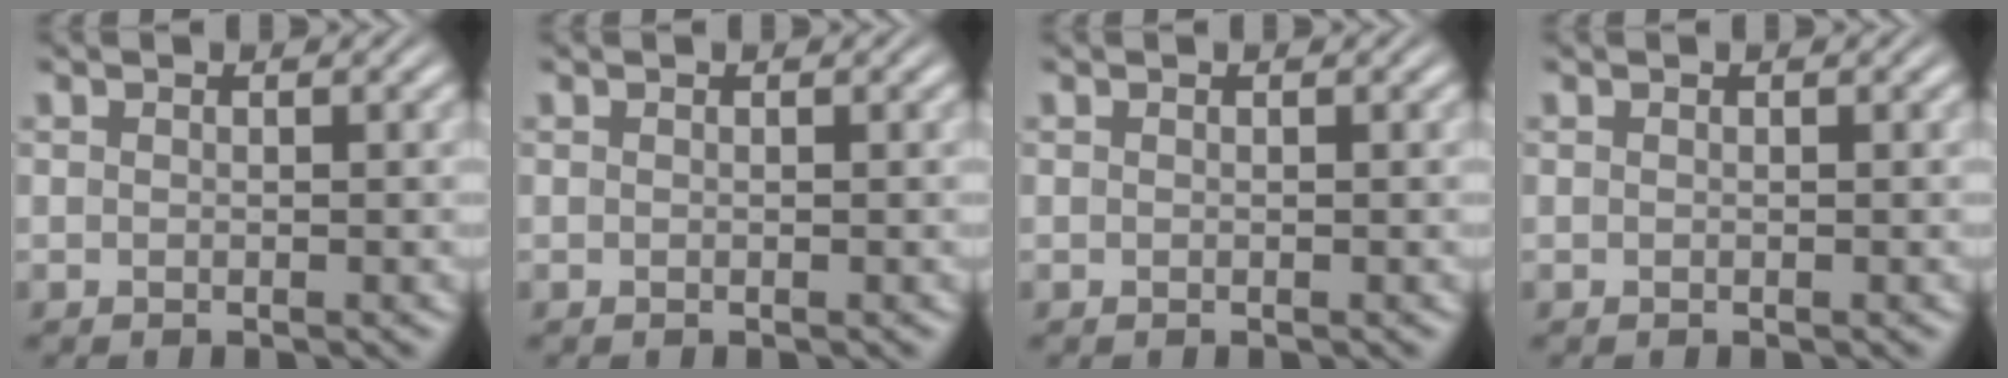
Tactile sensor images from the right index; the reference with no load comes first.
{"total": 0.0}
{"total": 0.0}
{"total": 0.0}